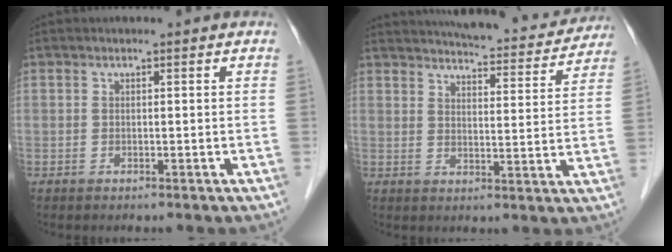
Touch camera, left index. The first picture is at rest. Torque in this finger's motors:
{"motor_torque": [0.98, -1.03, 0.18, 0.04]}